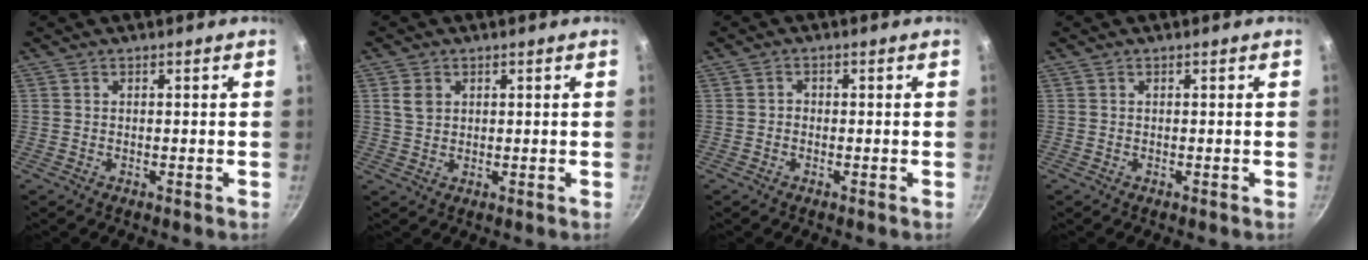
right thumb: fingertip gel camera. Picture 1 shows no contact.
{"total": 3.2, "force": [1.1, 2.5, 1.7], "torque": [-0.023, 0.001, 0.023]}
{"total": 0.9, "force": [-0.4, 0.7, 0.4], "torque": [-0.004, 0.003, -0.009]}
{"total": 0.0}